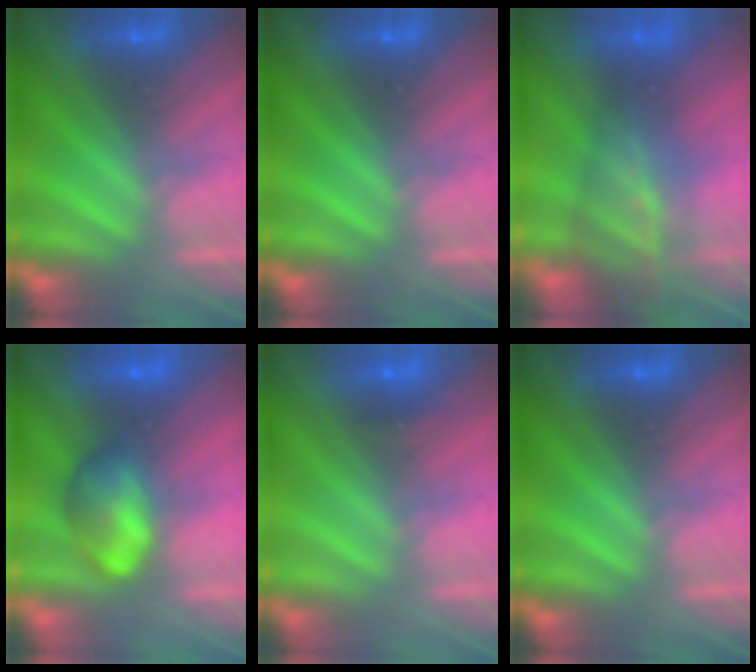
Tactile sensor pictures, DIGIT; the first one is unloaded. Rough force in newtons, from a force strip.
{"total": 0.0}
{"total": 11.3}
{"total": 7.5}
{"total": 2.4}
{"total": 0.0}